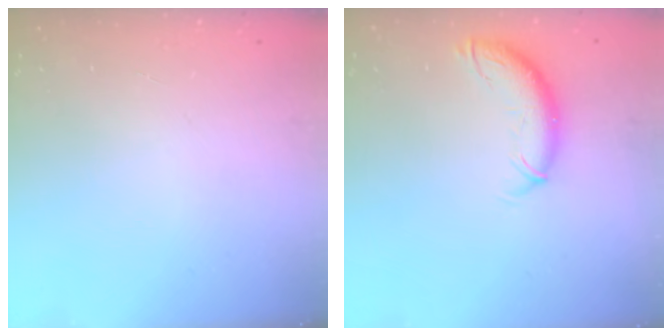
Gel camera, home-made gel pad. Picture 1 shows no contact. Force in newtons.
{"total": 9.7, "press": 9.7, "slide": 0.9}